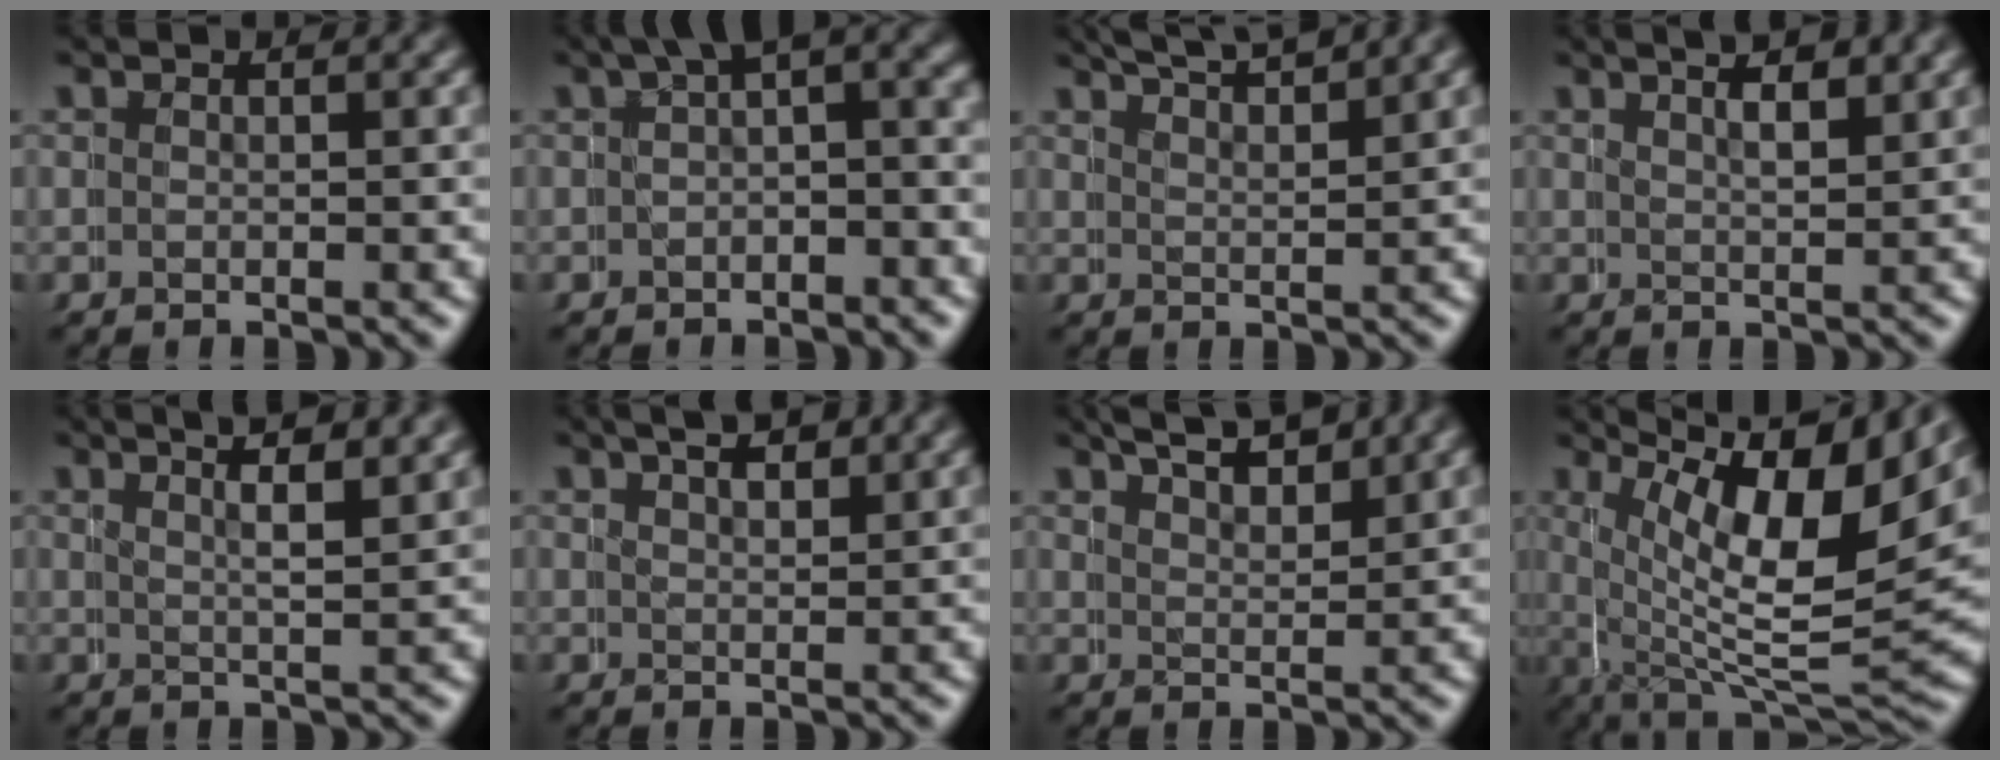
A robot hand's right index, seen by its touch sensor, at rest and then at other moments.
{"total": 4.5, "force": [1.2, 2.4, 3.6], "torque": [-0.041, 0.013, 0.006]}
{"total": 6.3, "force": [5.4, 1.6, 2.7], "torque": [-0.048, 0.013, 0.080]}
{"total": 4.7, "force": [3.0, 2.0, 3.1], "torque": [-0.035, 0.010, 0.039]}
{"total": 4.7, "force": [3.5, 1.0, 3.0], "torque": [-0.043, 0.013, 0.047]}
{"total": 4.8, "force": [3.3, 2.4, 2.6], "torque": [-0.026, 0.010, 0.040]}
{"total": 6.0, "force": [4.7, 2.3, 2.9], "torque": [-0.047, 0.006, 0.067]}
{"total": 14.4, "force": [4.7, 6.6, 11.9], "torque": [-0.177, -0.004, 0.072]}